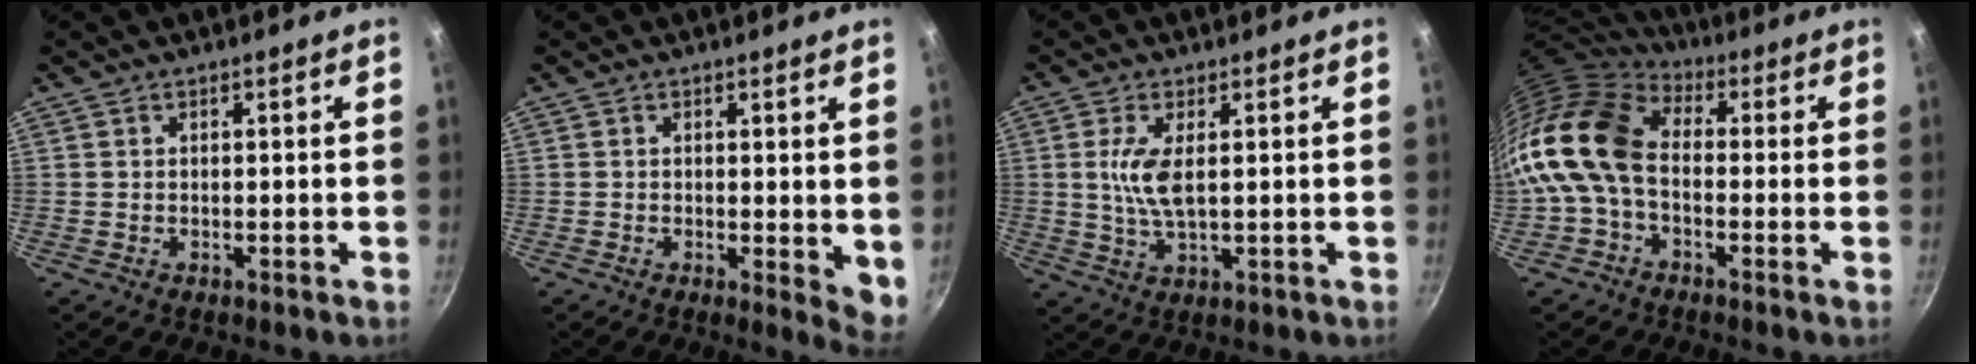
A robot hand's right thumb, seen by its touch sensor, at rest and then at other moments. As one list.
[{"total": 4.8, "force": [0.4, 2.0, 4.3], "torque": [-0.051, -0.011, 0.006]}, {"total": 6.4, "force": [1.1, 2.3, 5.9], "torque": [-0.124, -0.004, 0.022]}, {"total": 13.9, "force": [-1.5, 9.2, 10.3], "torque": [-0.183, 0.033, -0.048]}]